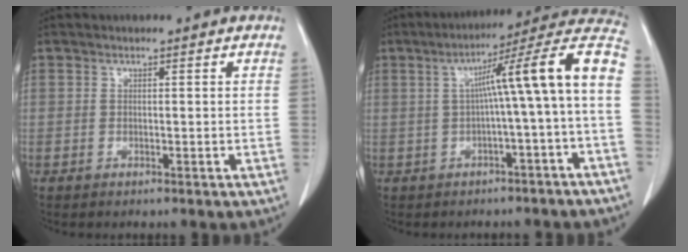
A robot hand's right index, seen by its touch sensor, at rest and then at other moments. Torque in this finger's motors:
{"motor_torque": [1.31, -0.29, 0.65, 0.17]}